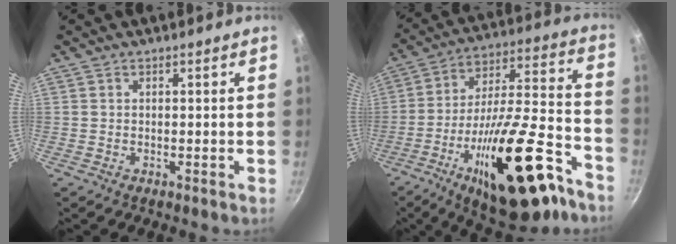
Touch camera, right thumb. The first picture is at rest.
{"total": 27.1, "force": [-14.1, 9.4, 21.1], "torque": [-0.298, 0.074, -0.217]}